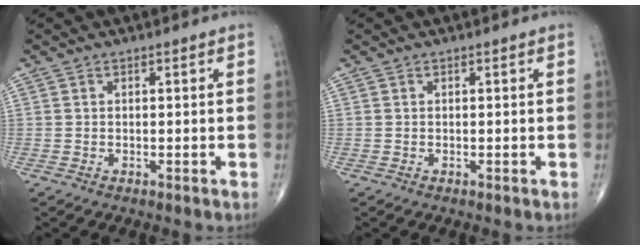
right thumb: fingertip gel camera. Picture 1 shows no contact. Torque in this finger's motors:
{"motor_torque": [0.10, 0.12, -0.09, -0.08, 0.00]}